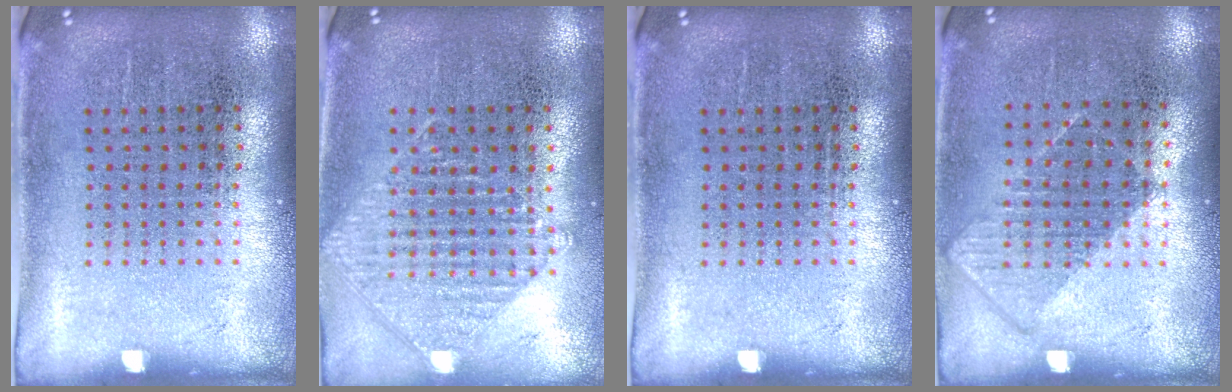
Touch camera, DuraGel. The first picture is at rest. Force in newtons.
{"total": 0.9, "press": 0.9, "slide": 0.0}
{"total": 0.0}
{"total": 0.9, "press": 0.7, "slide": 0.4}